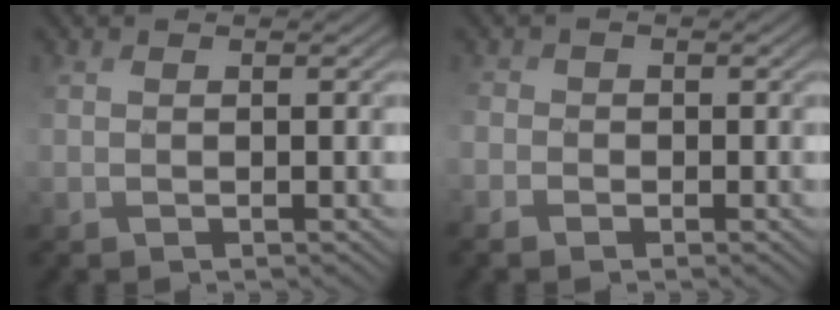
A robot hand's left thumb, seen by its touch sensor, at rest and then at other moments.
{"total": 2.4, "force": [-1.5, 1.8, 0.6], "torque": [-0.018, -0.006, -0.036]}